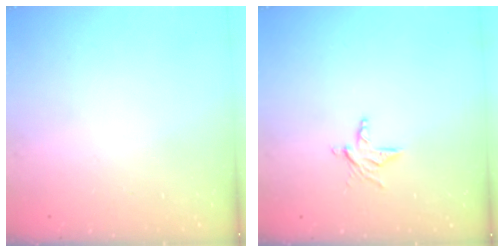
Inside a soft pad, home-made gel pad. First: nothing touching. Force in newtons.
{"total": 4.2, "press": 4.2, "slide": 0.3}